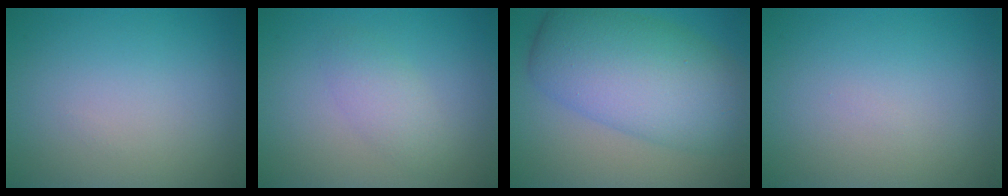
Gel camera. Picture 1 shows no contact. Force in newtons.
{"total": 2.1, "press": 2.1, "slide": 0.0}
{"total": 9.6, "press": 9.6, "slide": 0.2}
{"total": 0.0}